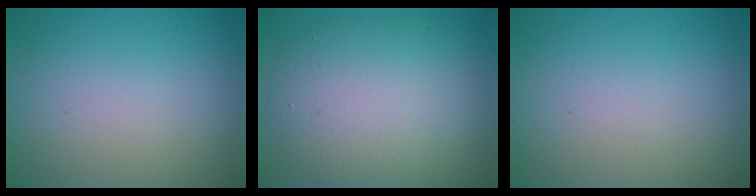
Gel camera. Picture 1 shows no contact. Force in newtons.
{"total": 9.5, "press": 9.5, "slide": 0.5}
{"total": 0.0}